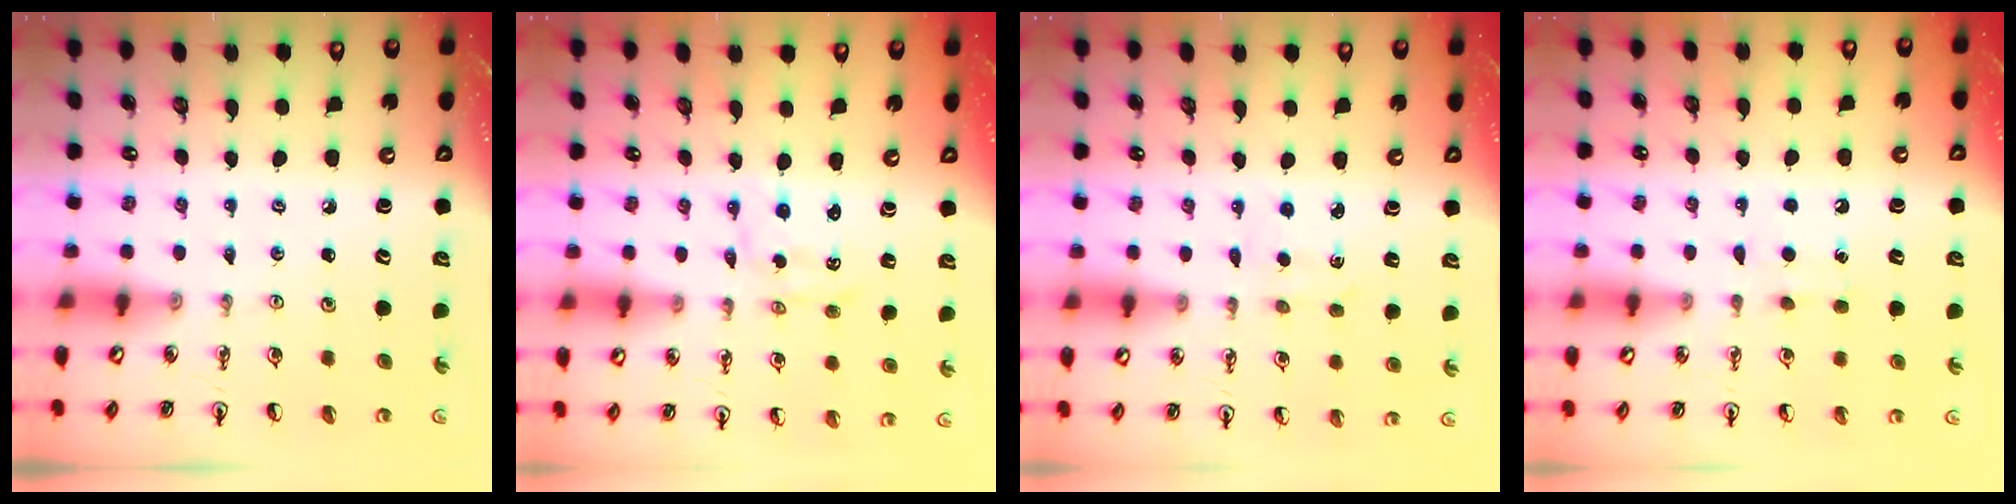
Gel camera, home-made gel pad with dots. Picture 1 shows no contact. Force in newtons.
{"total": 0.7, "press": 0.7, "slide": 0.1}
{"total": 2.7, "press": 2.7, "slide": 0.4}
{"total": 6.4, "press": 6.3, "slide": 0.7}